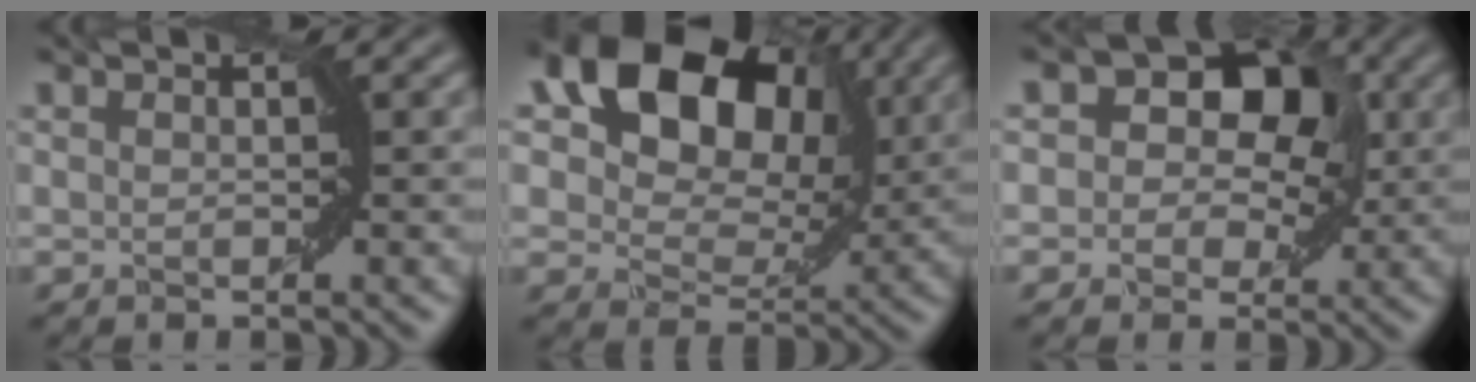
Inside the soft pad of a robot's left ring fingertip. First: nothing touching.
{"total": 12.9, "force": [5.4, 8.2, 8.3], "torque": [-0.129, 0.020, 0.085]}
{"total": 8.9, "force": [2.4, 6.8, 5.2], "torque": [-0.023, 0.040, -0.011]}